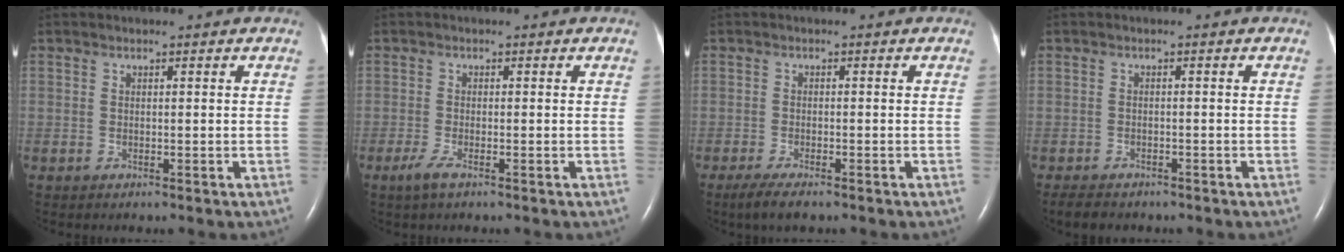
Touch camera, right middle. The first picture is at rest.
{"total": 2.1, "force": [-1.3, 0.2, 1.6], "torque": [-0.043, -0.007, -0.030]}
{"total": 3.7, "force": [-2.7, 0.7, 2.5], "torque": [-0.052, -0.010, -0.045]}
{"total": 3.8, "force": [-3.2, 1.5, 1.4], "torque": [-0.029, -0.006, -0.043]}